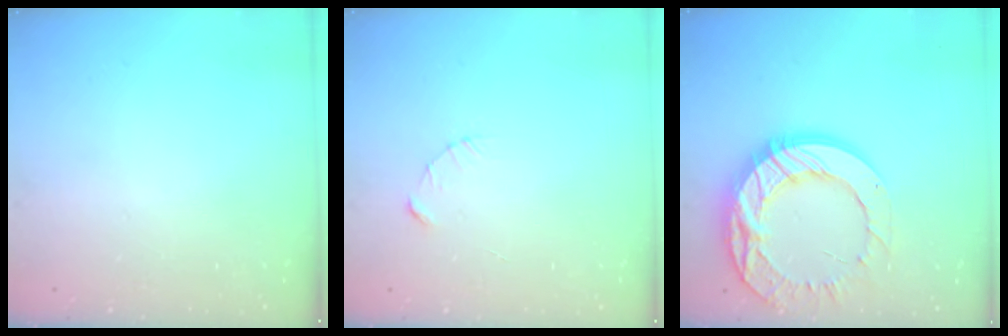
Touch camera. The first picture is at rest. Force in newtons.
{"total": 2.3, "press": 2.3, "slide": 0.3}
{"total": 21.8, "press": 21.7, "slide": 1.9}